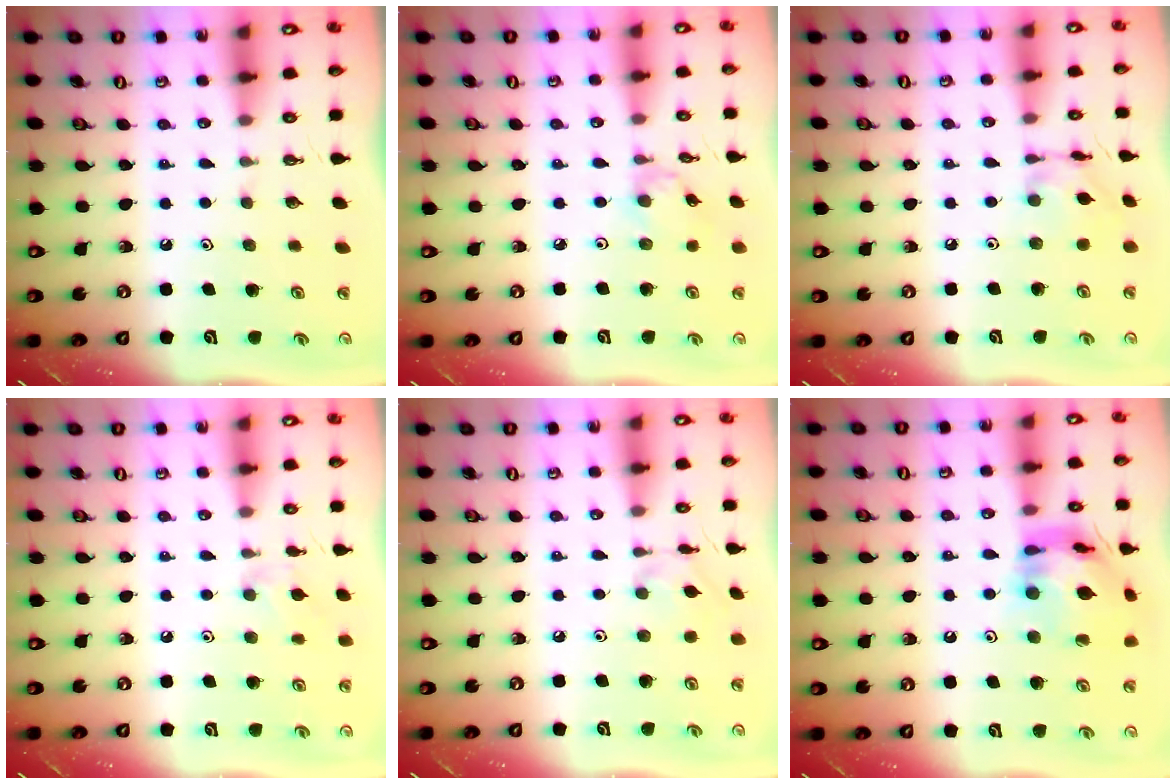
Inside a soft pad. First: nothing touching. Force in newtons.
{"total": 1.4, "press": 1.4, "slide": 0.1}
{"total": 6.6, "press": 6.6, "slide": 0.3}
{"total": 7.5, "press": 7.5, "slide": 0.8}
{"total": 2.1, "press": 2.1, "slide": 0.3}
{"total": 16.4, "press": 16.4, "slide": 1.3}